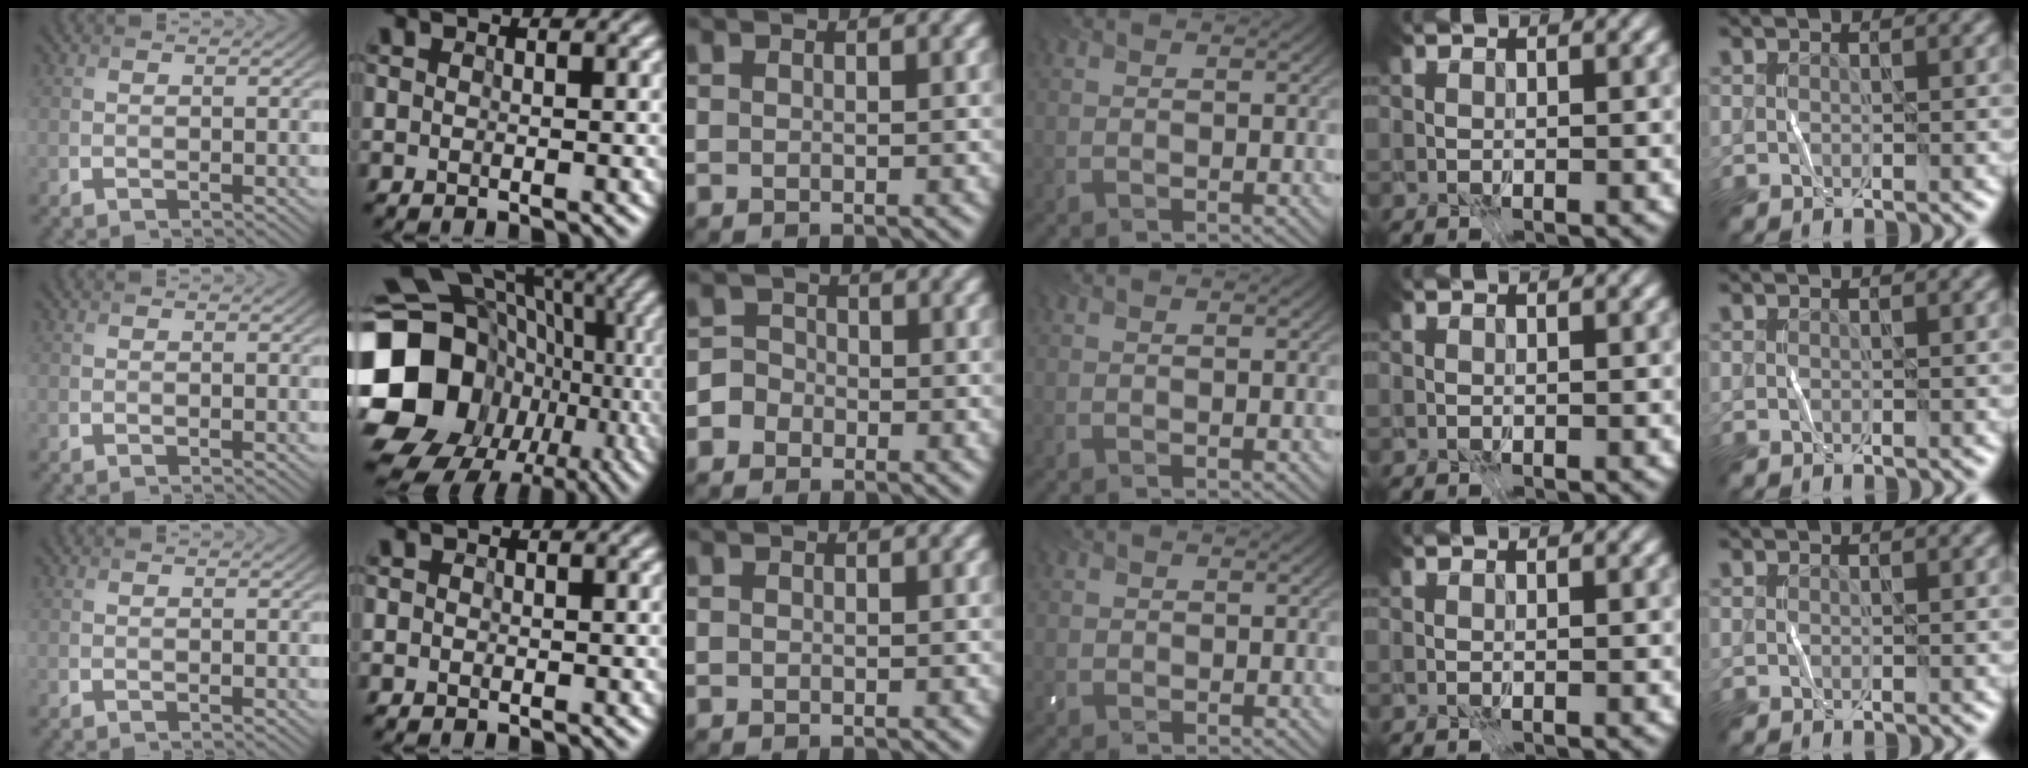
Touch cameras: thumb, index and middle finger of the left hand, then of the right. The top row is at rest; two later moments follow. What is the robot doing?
{"motion": "fold", "object": "receipt paper"}